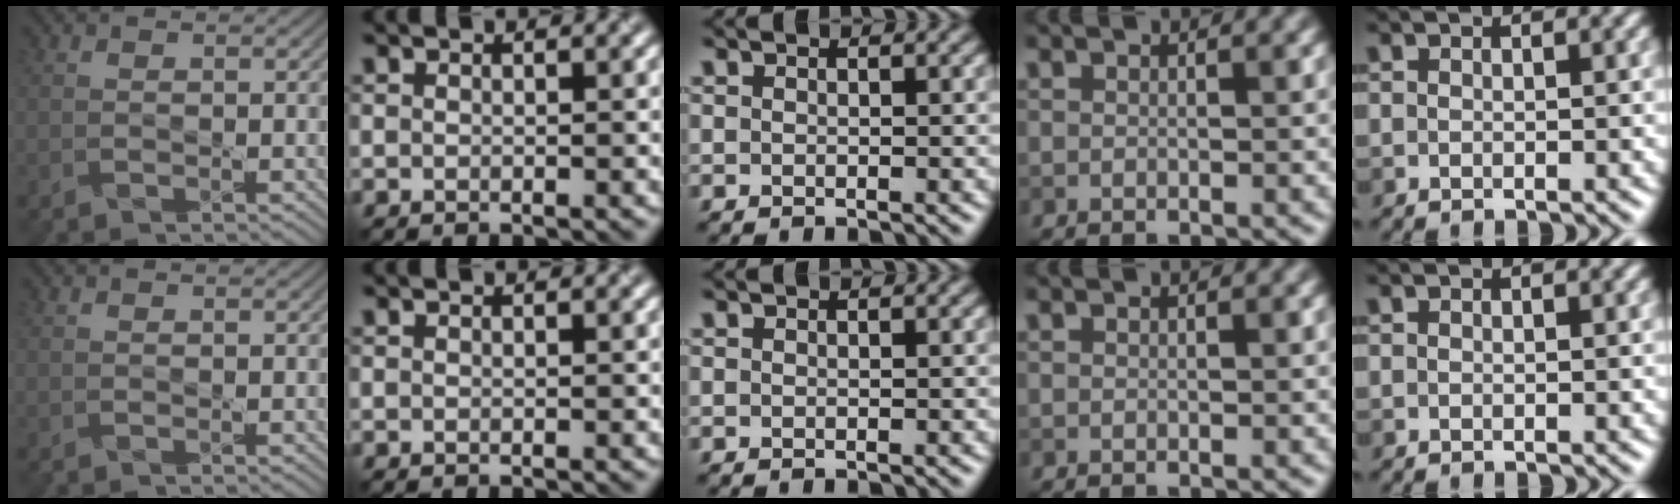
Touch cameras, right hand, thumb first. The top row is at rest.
{}